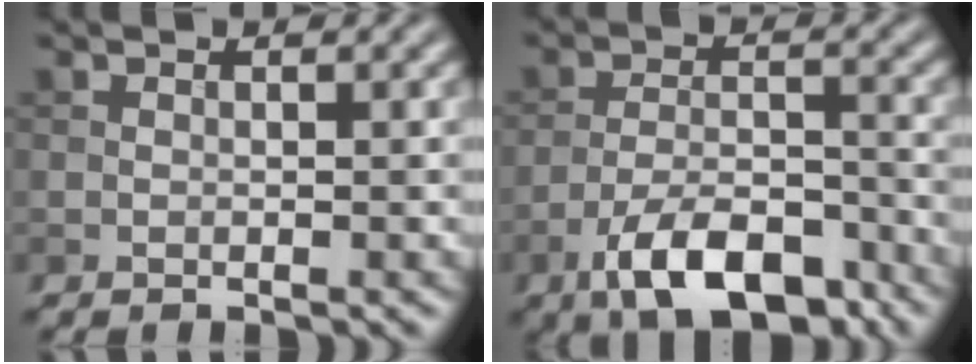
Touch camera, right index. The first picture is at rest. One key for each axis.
{"total": 8.1, "fx": -5.2, "fy": 3.1, "fz": 5.4, "tx": -0.090, "ty": 0.000, "tz": -0.095}